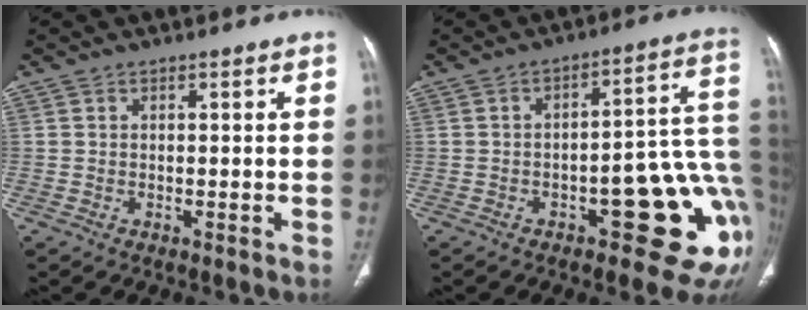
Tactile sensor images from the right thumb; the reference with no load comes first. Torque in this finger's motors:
{"motor_torque": [2.27, 1.73, 1.30, -1.38, 0.22]}